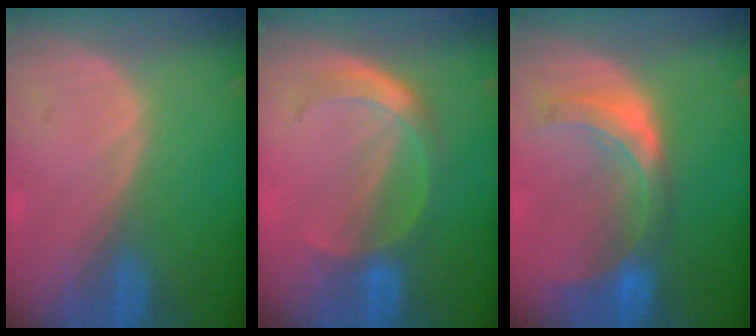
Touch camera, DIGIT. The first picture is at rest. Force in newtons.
{"total": 5.6, "press": 5.1, "slide": 2.3}
{"total": 8.0, "press": 7.0, "slide": 3.8}